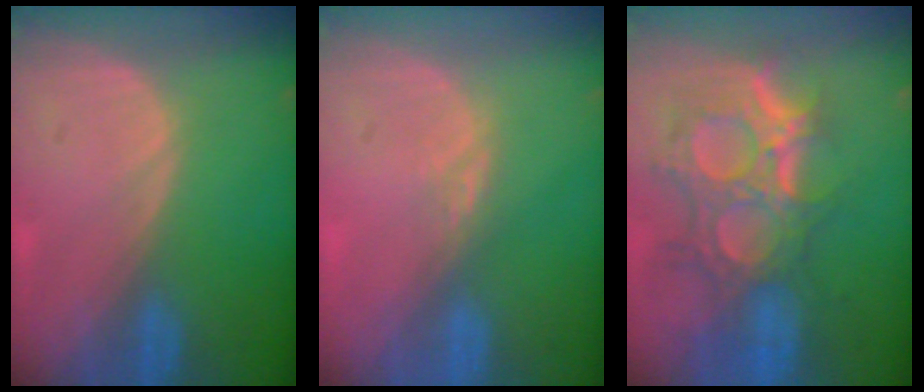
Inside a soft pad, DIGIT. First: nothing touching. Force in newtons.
{"total": 2.0, "press": 1.5, "slide": 1.3}
{"total": 12.0, "press": 10.7, "slide": 5.3}